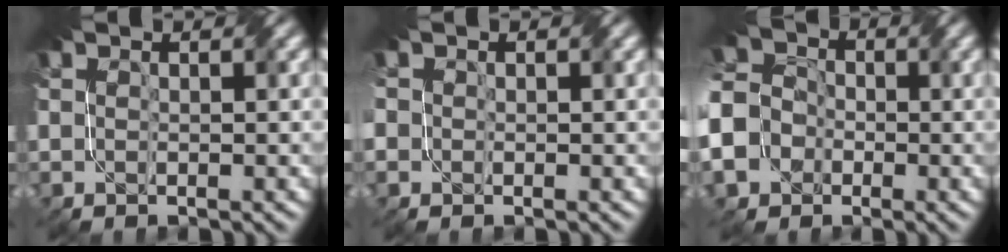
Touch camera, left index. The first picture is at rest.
{"total": 3.1, "force": [0.3, 2.7, 1.5], "torque": [-0.048, 0.013, -0.009]}
{"total": 11.3, "force": [-5.3, 9.2, 4.0], "torque": [-0.102, -0.034, -0.119]}